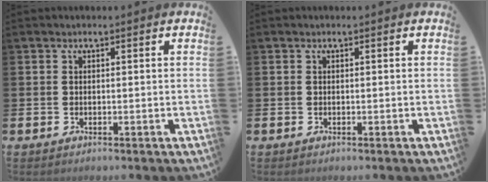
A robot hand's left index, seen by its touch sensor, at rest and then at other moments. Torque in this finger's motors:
{"motor_torque": [0.00, 0.00, 0.00, 0.00]}